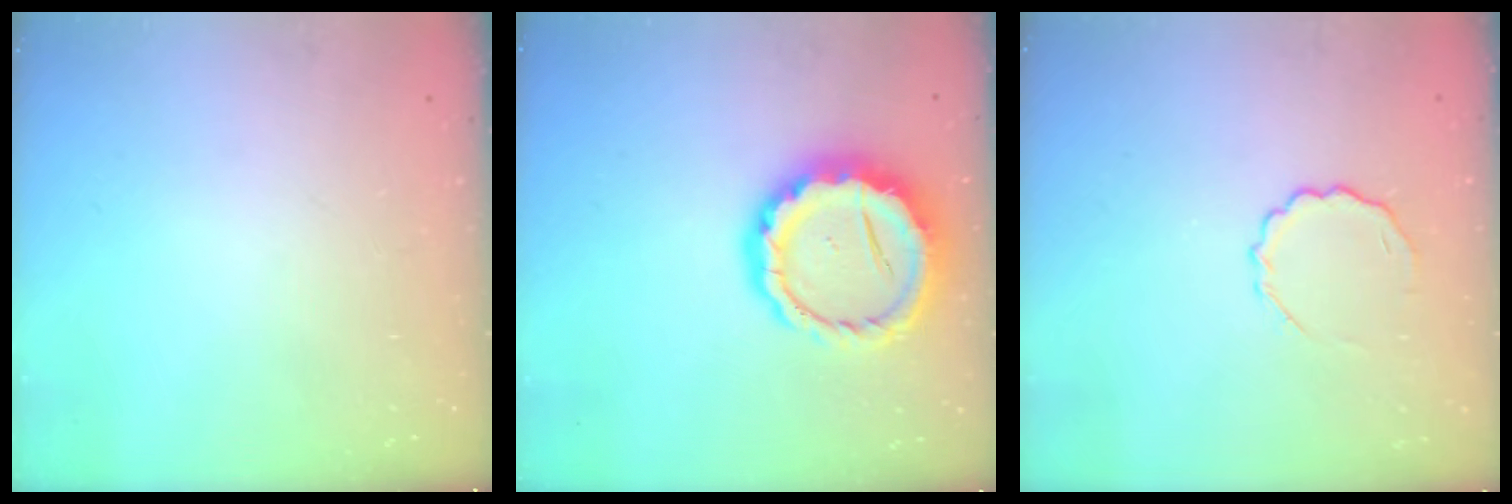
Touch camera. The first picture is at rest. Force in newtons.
{"total": 13.9, "press": 13.6, "slide": 2.5}
{"total": 5.7, "press": 5.6, "slide": 1.4}